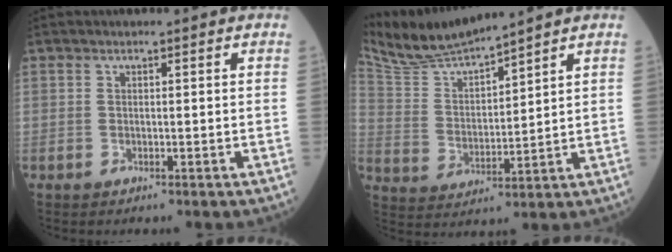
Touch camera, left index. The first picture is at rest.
{"total": 8.8, "force": [8.5, -0.5, 2.3], "torque": [-0.068, 0.002, 0.181]}